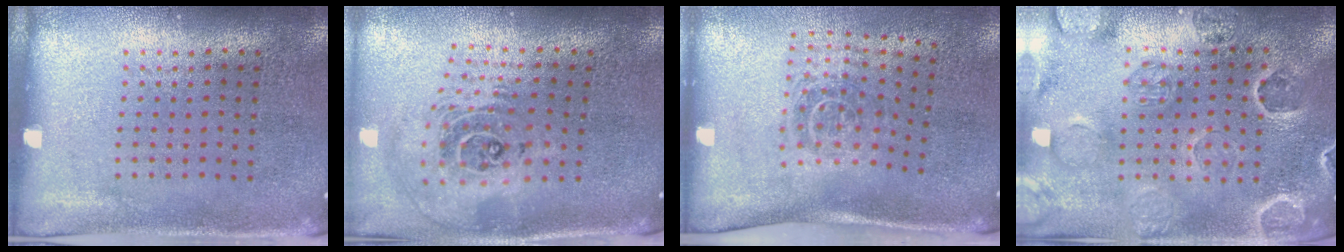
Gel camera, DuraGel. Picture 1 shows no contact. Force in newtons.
{"total": 2.4, "press": 1.7, "slide": 1.7}
{"total": 1.8, "press": 1.2, "slide": 1.4}
{"total": 2.8, "press": 2.7, "slide": 0.6}